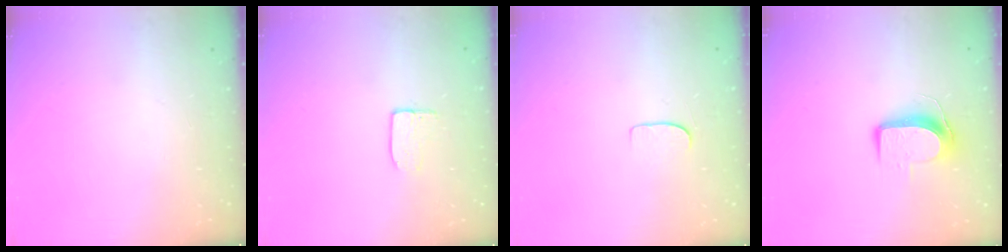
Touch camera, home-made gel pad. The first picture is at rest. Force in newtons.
{"total": 6.1, "press": 6.1, "slide": 0.4}
{"total": 4.8, "press": 4.7, "slide": 0.6}
{"total": 9.2, "press": 9.1, "slide": 0.9}